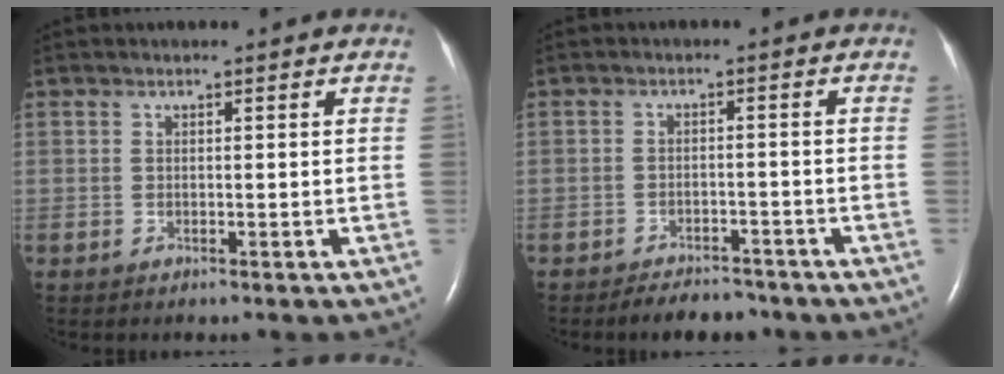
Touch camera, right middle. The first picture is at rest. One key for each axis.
{"total": 5.0, "fx": -4.4, "fy": 1.9, "fz": 1.4, "tx": -0.022, "ty": -0.002, "tz": -0.065}